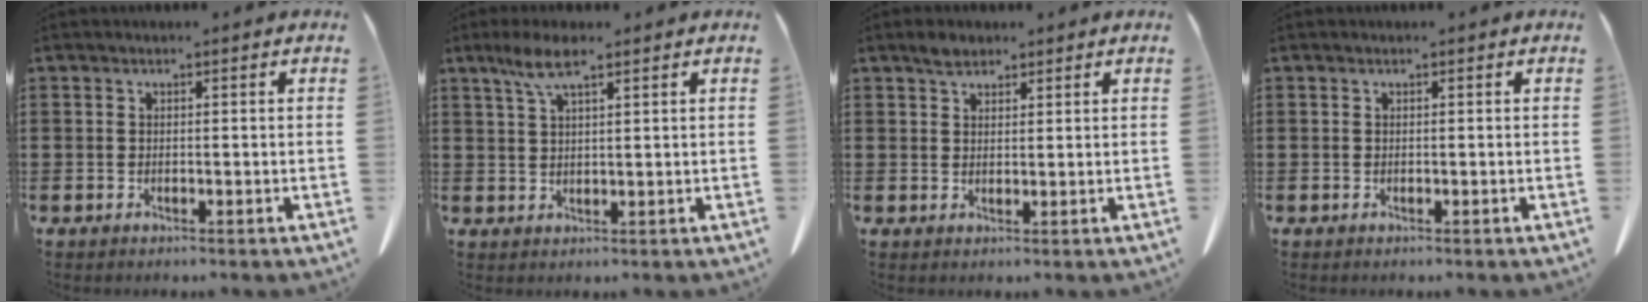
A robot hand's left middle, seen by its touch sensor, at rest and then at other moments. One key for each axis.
{"total": 5.2, "fx": 3.0, "fy": 1.1, "fz": 4.0, "tx": -0.086, "ty": 0.005, "tz": 0.053}
{"total": 2.3, "fx": 1.8, "fy": 1.0, "fz": 0.9, "tx": -0.013, "ty": 0.000, "tz": 0.033}
{"total": 0.0}